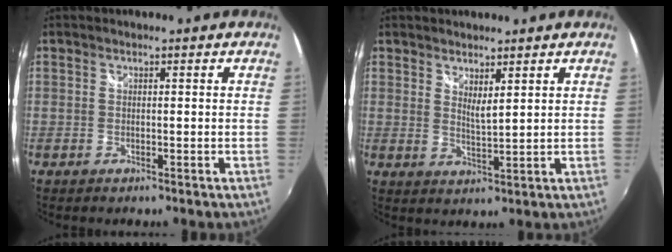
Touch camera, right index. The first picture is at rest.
{"total": 3.2, "force": [2.2, 0.6, 2.3], "torque": [-0.039, -0.007, 0.035]}